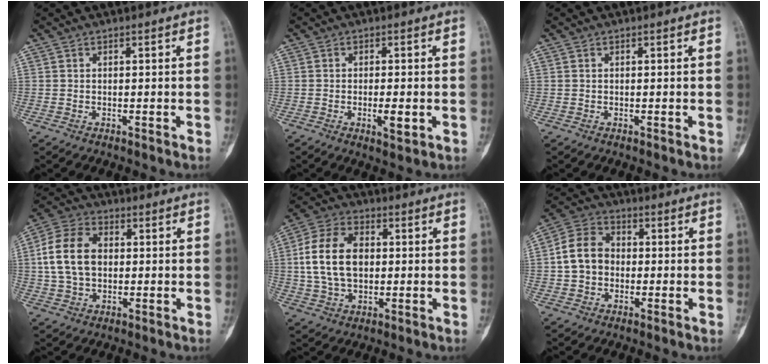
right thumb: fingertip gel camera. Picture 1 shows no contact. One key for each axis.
{"total": 3.8, "fx": -0.9, "fy": 1.3, "fz": 3.5, "tx": -0.056, "ty": -0.005, "tz": -0.012}
{"total": 0.0}
{"total": 11.9, "fx": 0.9, "fy": 8.4, "fz": 8.5, "tx": -0.154, "ty": 0.021, "tz": 0.012}
{"total": 13.4, "fx": 0.9, "fy": 8.9, "fz": 10.0, "tx": -0.177, "ty": 0.016, "tz": 0.015}
{"total": 9.0, "fx": -0.3, "fy": 7.2, "fz": 5.4, "tx": -0.084, "ty": 0.028, "tz": -0.018}